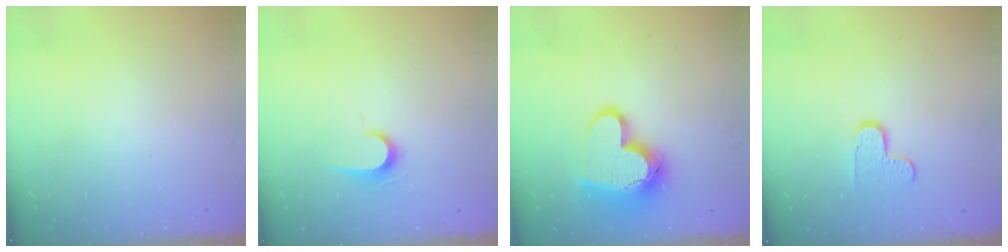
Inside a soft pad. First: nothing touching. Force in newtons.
{"total": 6.1, "press": 6.0, "slide": 0.6}
{"total": 15.9, "press": 15.7, "slide": 2.2}
{"total": 6.8, "press": 6.8, "slide": 0.2}